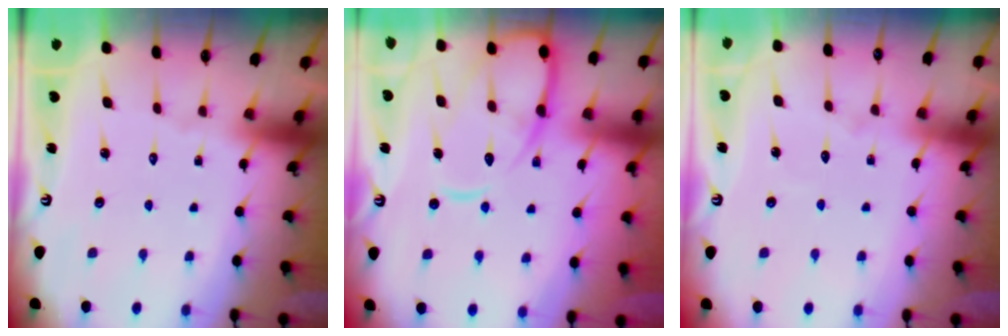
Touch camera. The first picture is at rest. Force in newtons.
{"total": 12.7, "press": 12.6, "slide": 1.1}
{"total": 3.0, "press": 3.0, "slide": 0.3}